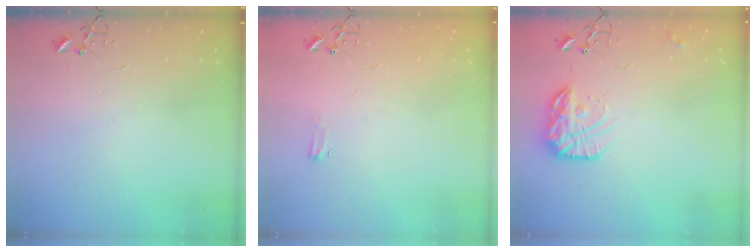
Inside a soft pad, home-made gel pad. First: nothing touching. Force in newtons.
{"total": 4.1, "press": 4.1, "slide": 0.6}
{"total": 15.4, "press": 15.3, "slide": 0.8}